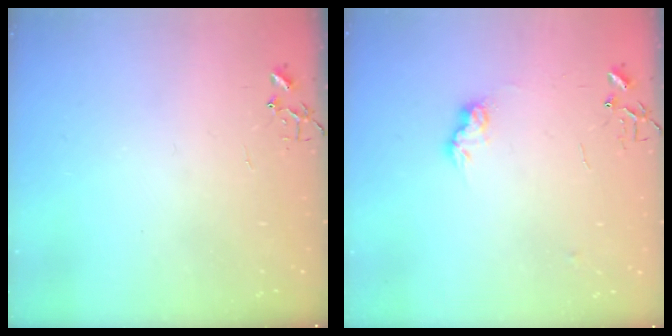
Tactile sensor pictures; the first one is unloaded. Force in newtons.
{"total": 8.1, "press": 8.1, "slide": 0.3}